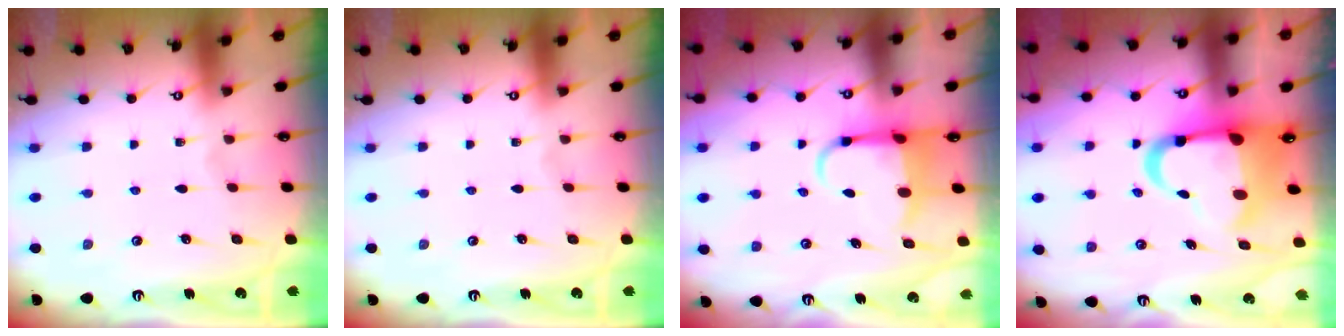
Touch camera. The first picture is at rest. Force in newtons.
{"total": 0.0}
{"total": 5.7, "press": 5.5, "slide": 1.5}
{"total": 11.6, "press": 11.4, "slide": 2.2}